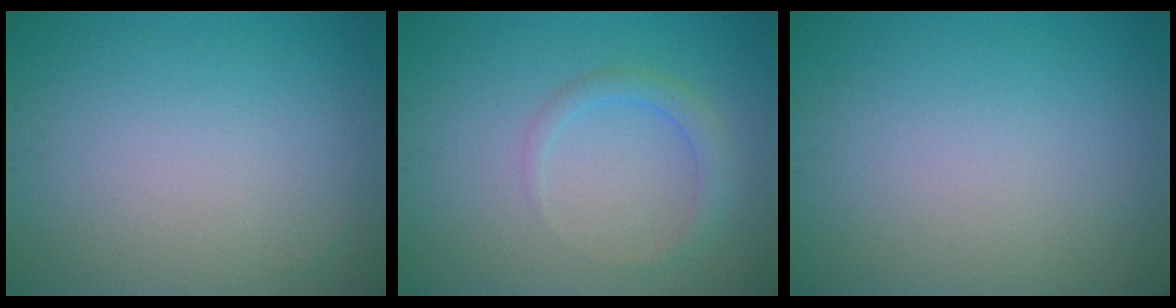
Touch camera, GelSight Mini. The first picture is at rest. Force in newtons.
{"total": 1.9, "press": 1.9, "slide": 0.1}
{"total": 0.0}